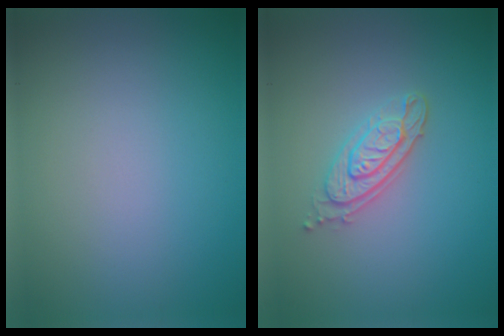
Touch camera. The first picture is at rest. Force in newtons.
{"total": 2.9, "press": 2.6, "slide": 1.4}